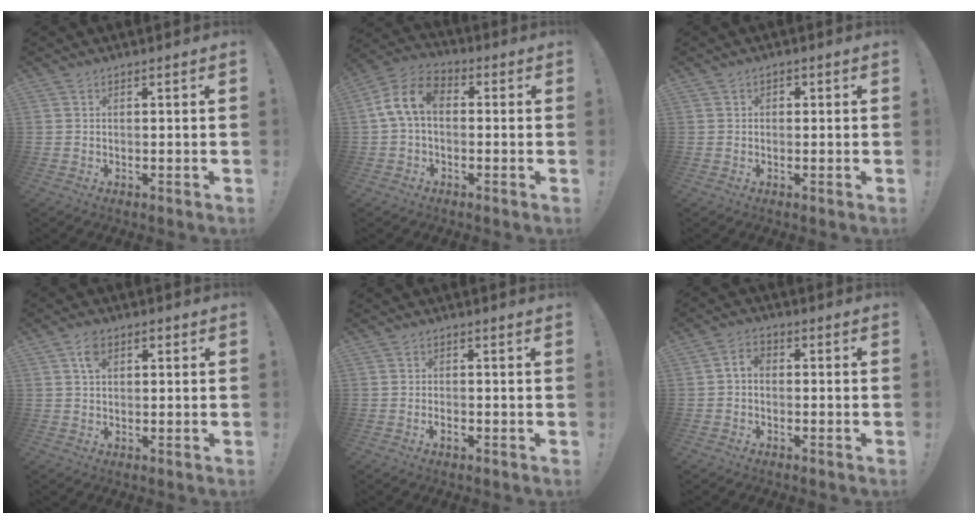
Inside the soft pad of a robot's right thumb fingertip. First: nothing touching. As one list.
[{"total": 10.0, "force": [0.7, 6.2, 7.8], "torque": [-0.158, 0.007, 0.014]}, {"total": 0.9, "force": [-0.4, 0.7, 0.4], "torque": [-0.005, 0.002, -0.009]}, {"total": 4.6, "force": [1.7, 2.9, 3.0], "torque": [-0.043, 0.002, 0.027]}, {"total": 1.5, "force": [-0.4, 0.2, 1.4], "torque": [-0.025, -0.001, -0.007]}, {"total": 3.1, "force": [-0.8, 2.1, 2.2], "torque": [-0.040, 0.012, -0.014]}]